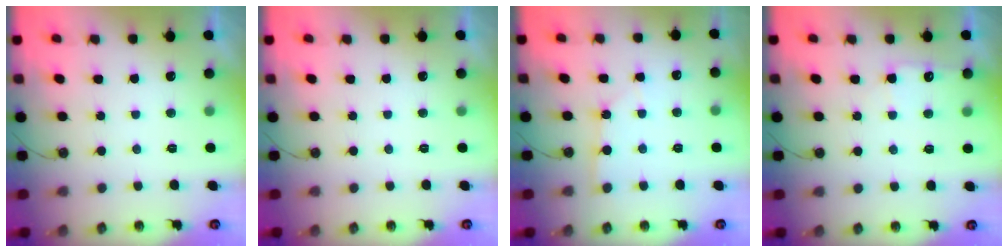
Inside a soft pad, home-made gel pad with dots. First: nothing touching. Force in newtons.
{"total": 0.0}
{"total": 1.5, "press": 1.5, "slide": 0.2}
{"total": 7.3, "press": 7.3, "slide": 0.7}